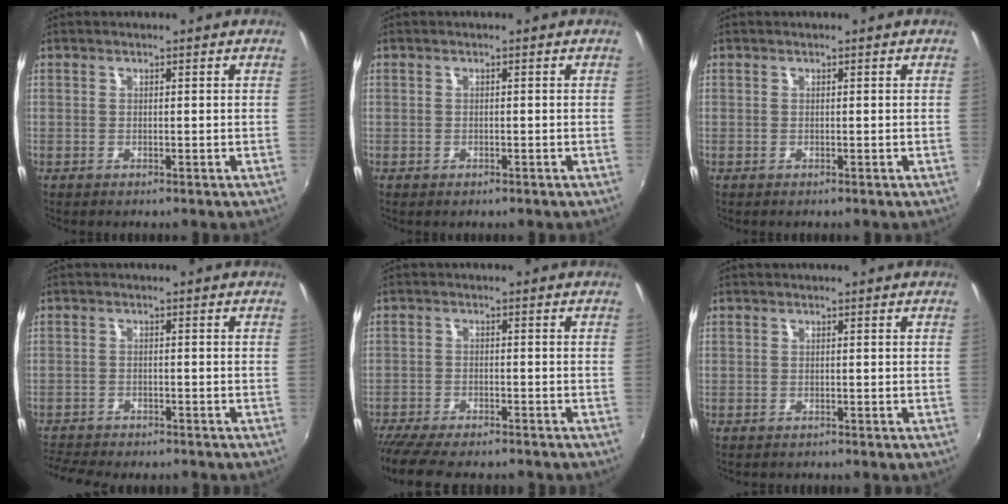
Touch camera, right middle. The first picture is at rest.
{"total": 0.6, "force": [-0.4, 0.4, 0.1], "torque": [-0.003, 0.000, -0.006]}
{"total": 0.0}
{"total": 7.7, "force": [-7.1, 1.6, 2.5], "torque": [-0.074, -0.020, -0.115]}
{"total": 10.4, "force": [-9.0, 2.0, 4.7], "torque": [-0.108, -0.034, -0.148]}
{"total": 0.5, "force": [-0.5, 0.2, -0.1], "torque": [0.000, 0.001, -0.007]}